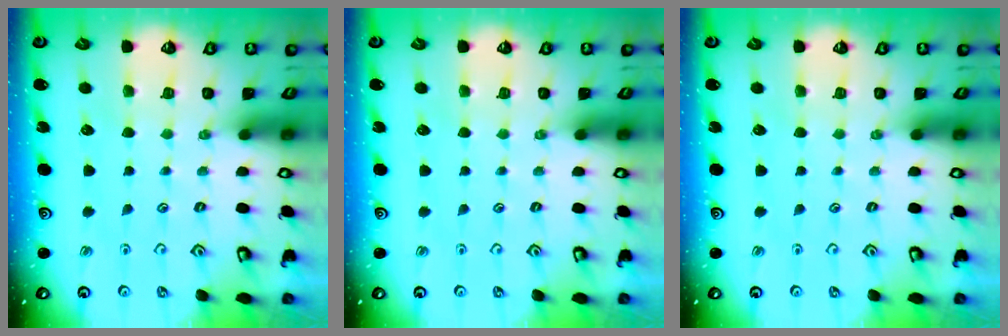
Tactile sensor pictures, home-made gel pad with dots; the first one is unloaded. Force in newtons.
{"total": 0.0}
{"total": 0.0}